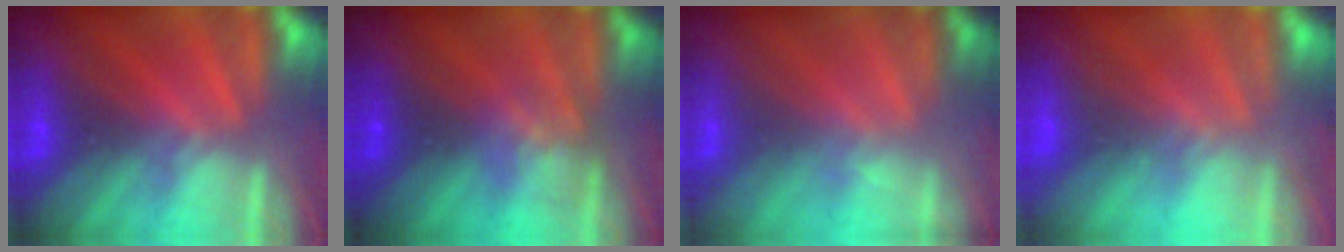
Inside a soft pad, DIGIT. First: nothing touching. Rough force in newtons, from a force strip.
{"total": 2.8}
{"total": 1.6}
{"total": 5.9}